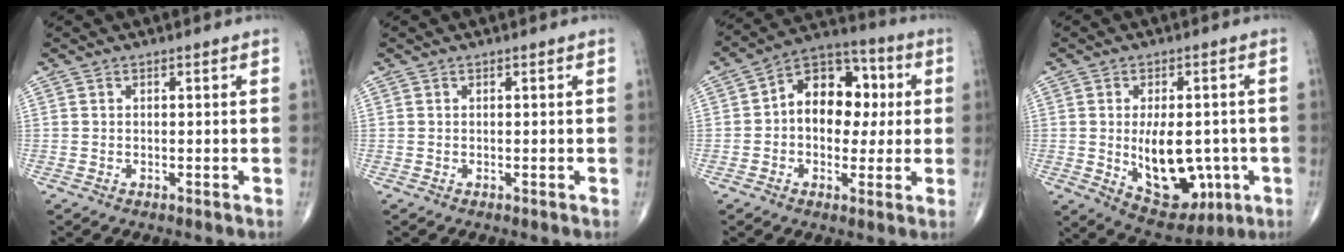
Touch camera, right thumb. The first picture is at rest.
{"total": 0.0}
{"total": 14.0, "force": [1.4, 9.8, 9.9], "torque": [-0.103, 0.029, 0.010]}
{"total": 14.4, "force": [-2.4, 8.2, 11.5], "torque": [-0.144, -0.002, -0.012]}